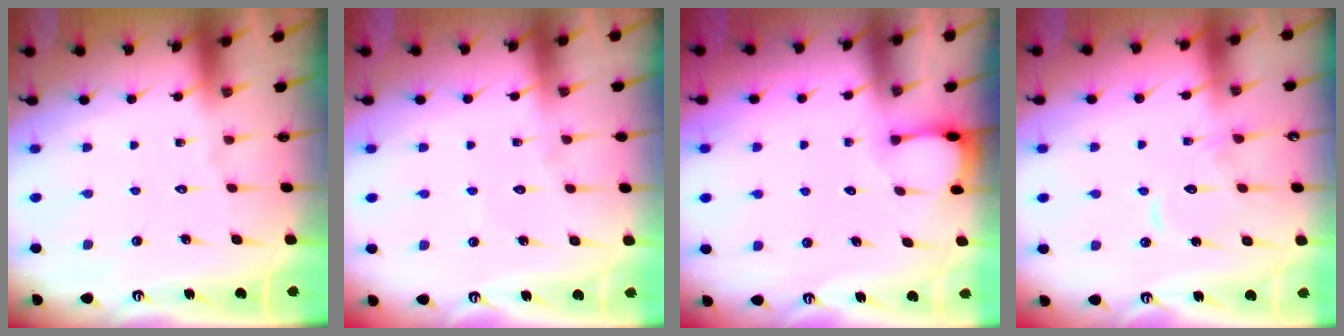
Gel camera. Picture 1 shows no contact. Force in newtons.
{"total": 2.7, "press": 2.7, "slide": 0.2}
{"total": 2.0, "press": 2.0, "slide": 0.3}
{"total": 11.3, "press": 11.3, "slide": 0.8}